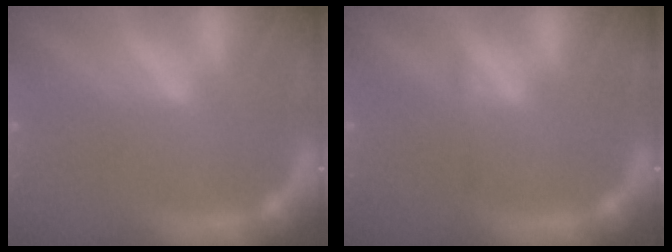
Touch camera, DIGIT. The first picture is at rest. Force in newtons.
{"total": 0.9}